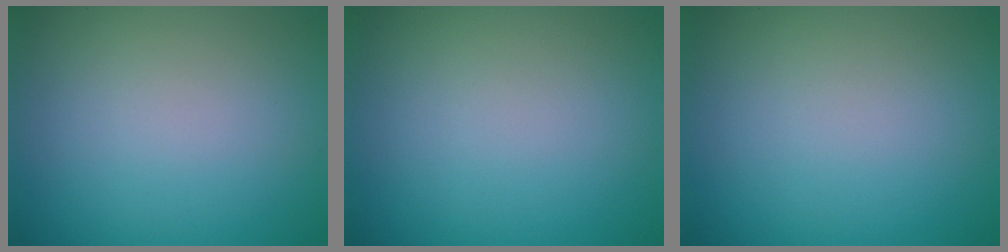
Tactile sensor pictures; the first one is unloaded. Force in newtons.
{"total": 0.0}
{"total": 0.0}